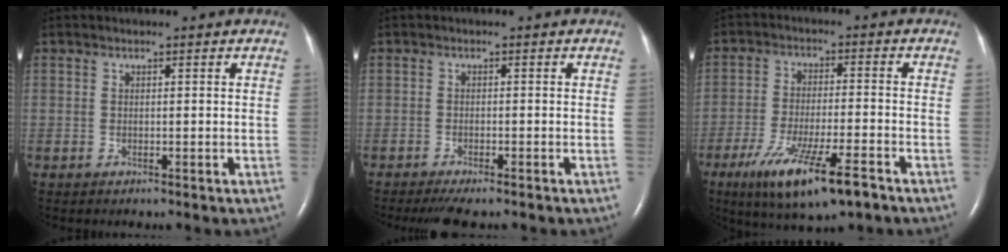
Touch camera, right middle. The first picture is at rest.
{"total": 5.3, "force": [-4.4, 0.9, 2.9], "torque": [-0.040, -0.012, -0.064]}
{"total": 12.6, "force": [-7.6, 2.0, 9.9], "torque": [-0.184, -0.029, -0.121]}